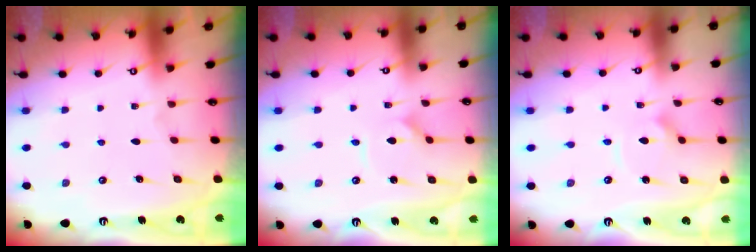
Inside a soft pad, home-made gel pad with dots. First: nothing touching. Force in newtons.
{"total": 2.1, "press": 2.1, "slide": 0.2}
{"total": 3.1, "press": 3.1, "slide": 0.4}